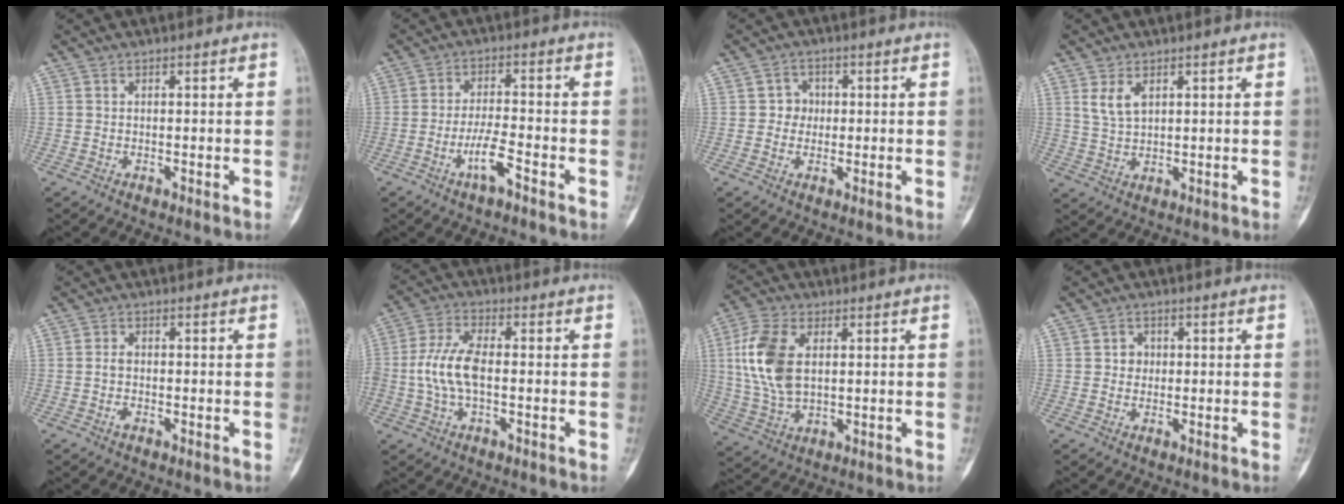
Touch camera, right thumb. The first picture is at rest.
{"total": 5.4, "force": [-3.0, 1.1, 4.3], "torque": [-0.088, 0.020, -0.057]}
{"total": 3.1, "force": [0.1, 2.9, 1.0], "torque": [0.008, 0.008, -0.005]}
{"total": 4.2, "force": [1.9, 2.3, 2.9], "torque": [-0.055, -0.008, 0.045]}
{"total": 1.9, "force": [-0.7, 1.2, 1.4], "torque": [-0.023, 0.008, -0.017]}
{"total": 8.8, "force": [-0.8, 4.2, 7.7], "torque": [-0.175, 0.021, -0.019]}
{"total": 12.3, "force": [2.4, 7.1, 9.7], "torque": [-0.207, 0.000, 0.048]}
{"total": 2.3, "force": [0.2, 2.1, 0.9], "torque": [0.002, 0.005, -0.001]}